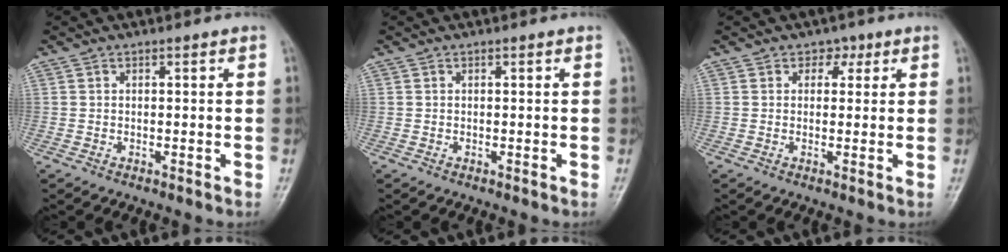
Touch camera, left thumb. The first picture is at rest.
{"total": 0.0}
{"total": 2.3, "force": [1.0, 1.9, 0.7], "torque": [0.015, -0.001, 0.008]}